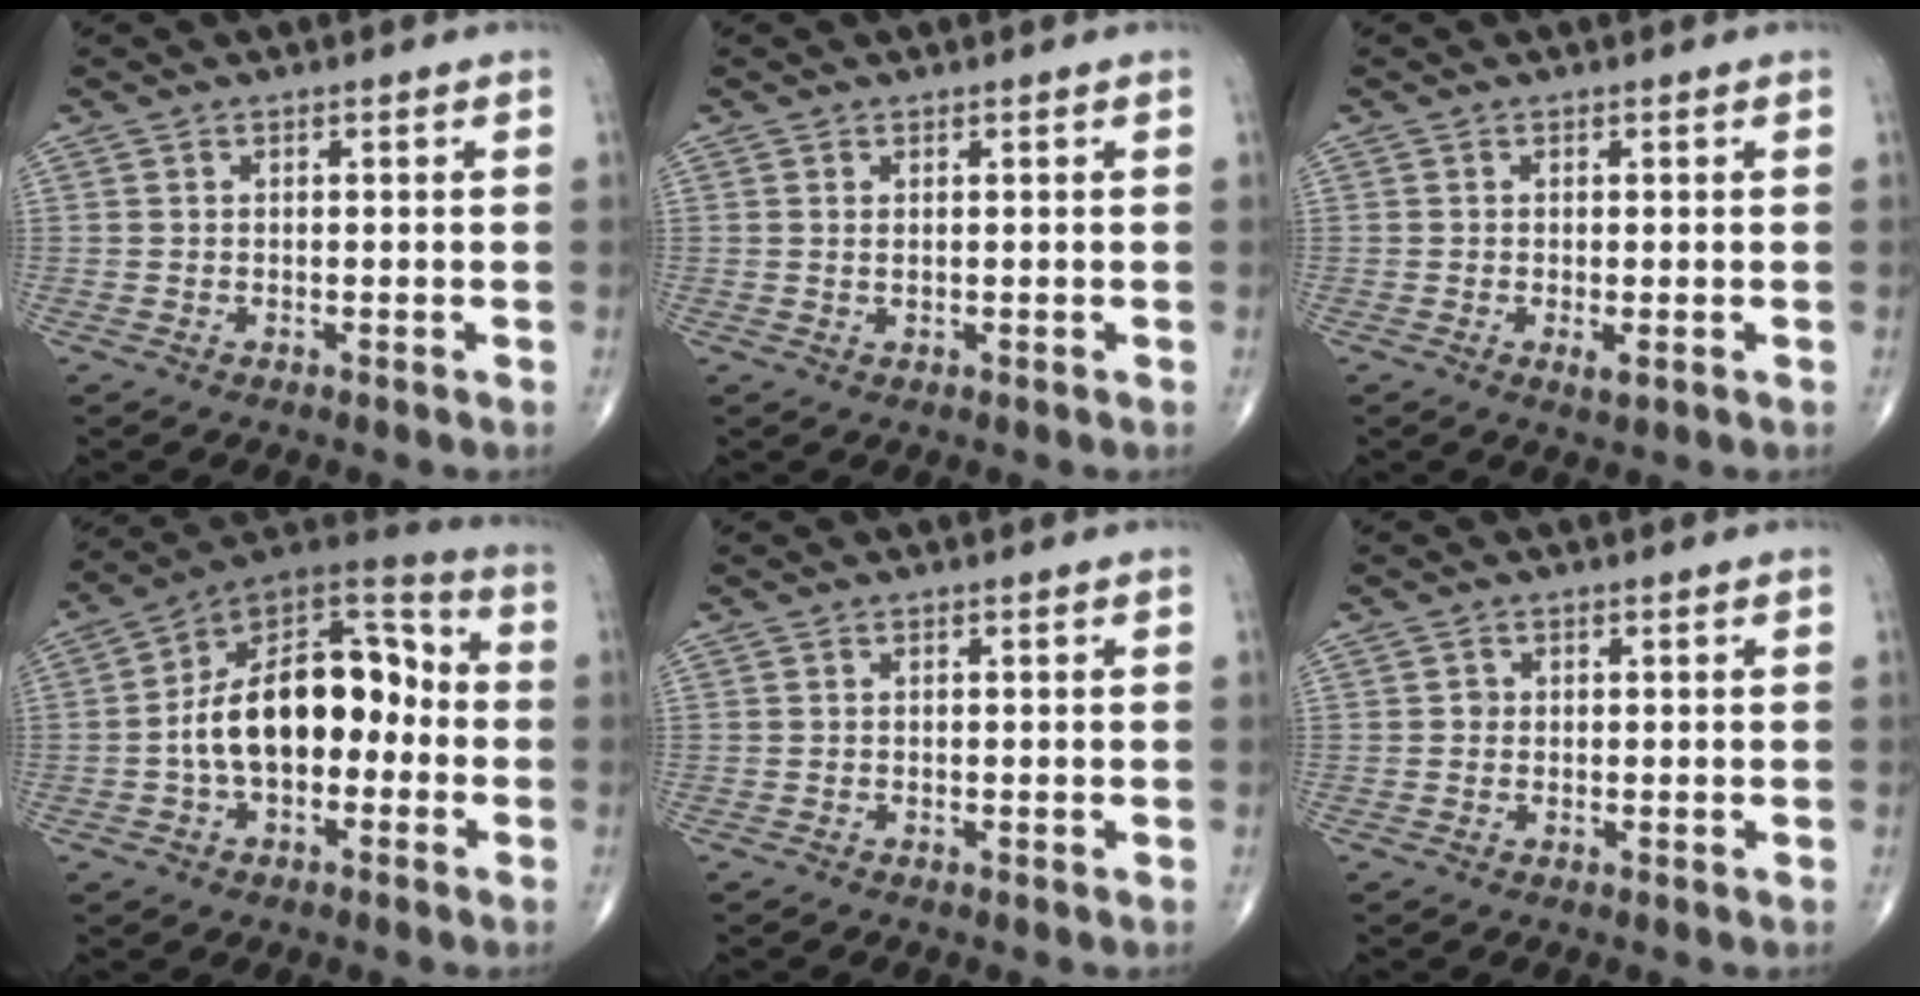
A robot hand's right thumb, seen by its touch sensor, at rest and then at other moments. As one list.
[{"total": 0.7, "force": [0.2, 0.3, 0.6], "torque": [-0.013, 0.000, 0.007]}, {"total": 1.8, "force": [-0.5, 0.6, 1.6], "torque": [-0.034, -0.007, -0.008]}, {"total": 19.0, "force": [-1.9, 11.1, 15.2], "torque": [-0.223, 0.050, -0.043]}, {"total": 0.0}, {"total": 0.8, "force": [0.0, 0.7, 0.2], "torque": [0.002, 0.003, -0.002]}]